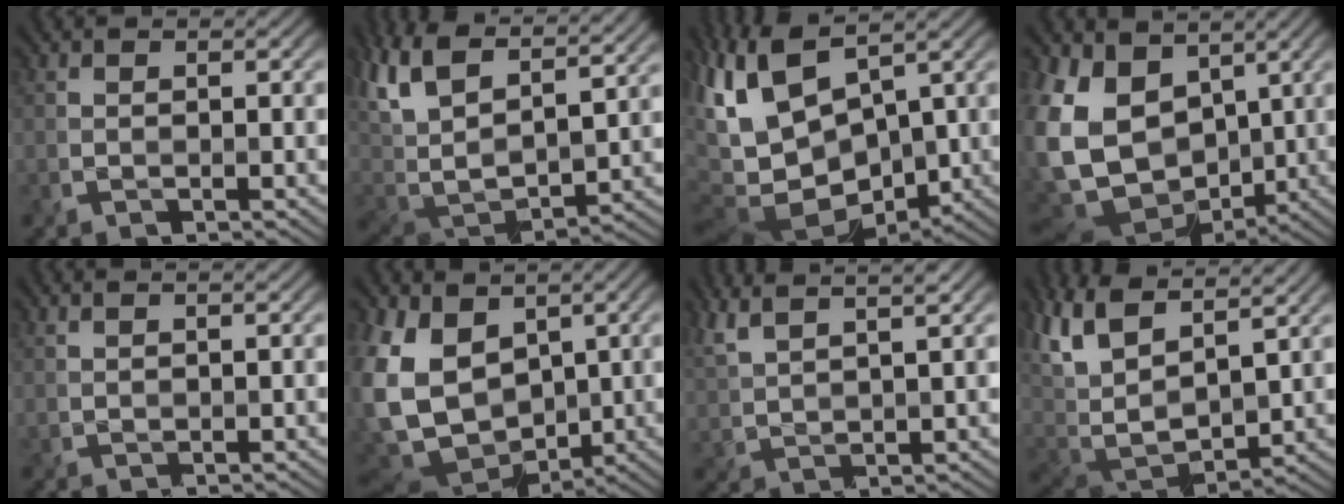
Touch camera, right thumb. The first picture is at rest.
{"total": 14.2, "force": [6.8, 6.7, 10.6], "torque": [-0.266, 0.019, 0.123]}
{"total": 14.8, "force": [1.6, 8.4, 12.0], "torque": [-0.274, -0.014, 0.058]}
{"total": 14.8, "force": [1.3, 11.3, 9.5], "torque": [-0.253, -0.022, 0.059]}
{"total": 2.0, "force": [1.8, 0.2, 0.8], "torque": [-0.013, 0.000, 0.027]}
{"total": 13.4, "force": [1.9, 10.0, 8.8], "torque": [-0.233, -0.022, 0.065]}
{"total": 8.3, "force": [6.5, 1.7, 5.0], "torque": [-0.112, 0.020, 0.112]}
{"total": 13.7, "force": [5.4, 6.9, 10.5], "torque": [-0.265, 0.005, 0.102]}